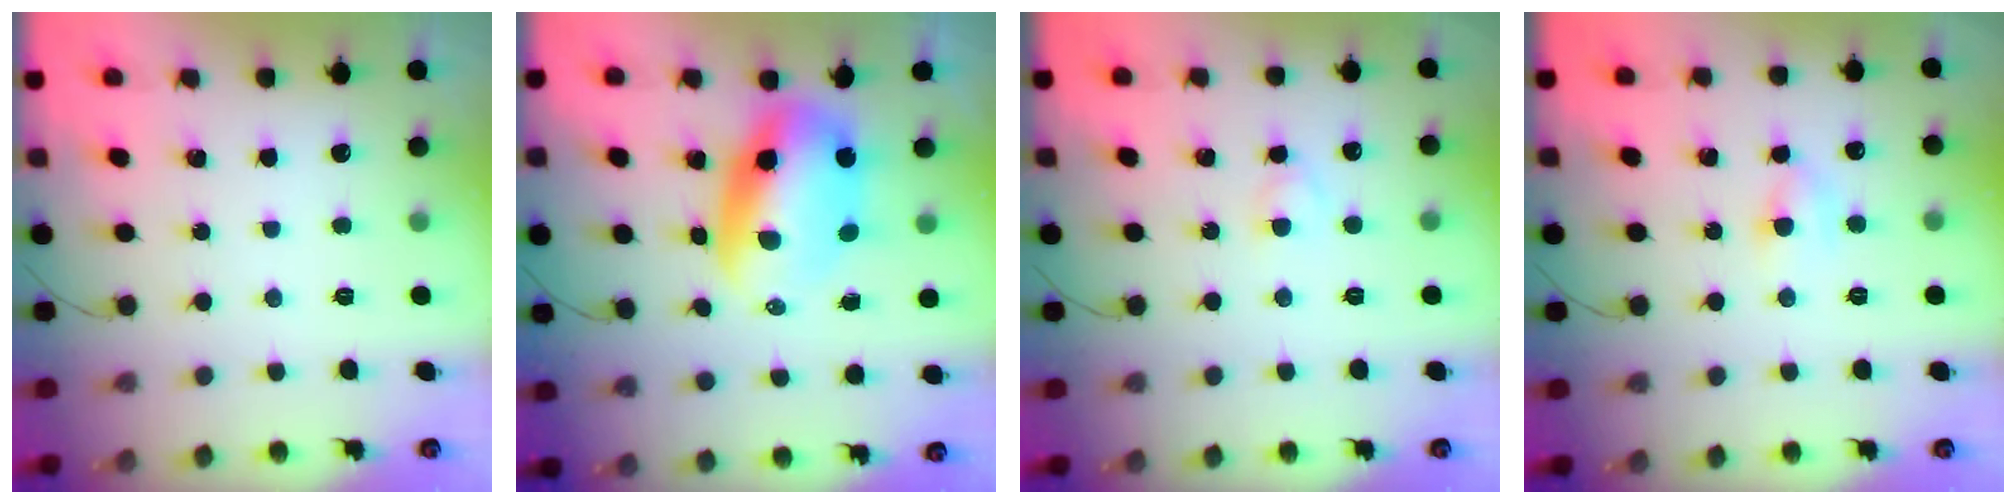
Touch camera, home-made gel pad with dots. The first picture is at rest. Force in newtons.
{"total": 11.0, "press": 10.6, "slide": 2.8}
{"total": 2.5, "press": 2.3, "slide": 1.1}
{"total": 4.2, "press": 4.1, "slide": 1.0}